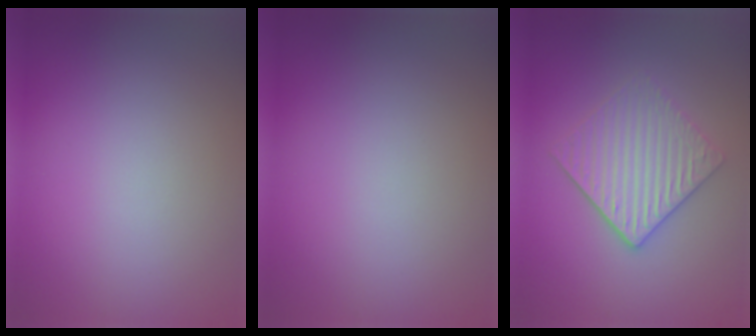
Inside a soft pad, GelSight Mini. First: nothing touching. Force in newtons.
{"total": 0.0}
{"total": 4.1, "press": 3.4, "slide": 2.3}